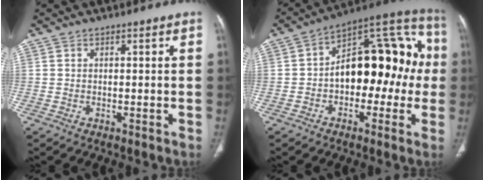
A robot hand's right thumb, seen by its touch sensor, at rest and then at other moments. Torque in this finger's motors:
{"motor_torque": [2.31, 2.59, 1.79, -0.44, 0.11]}